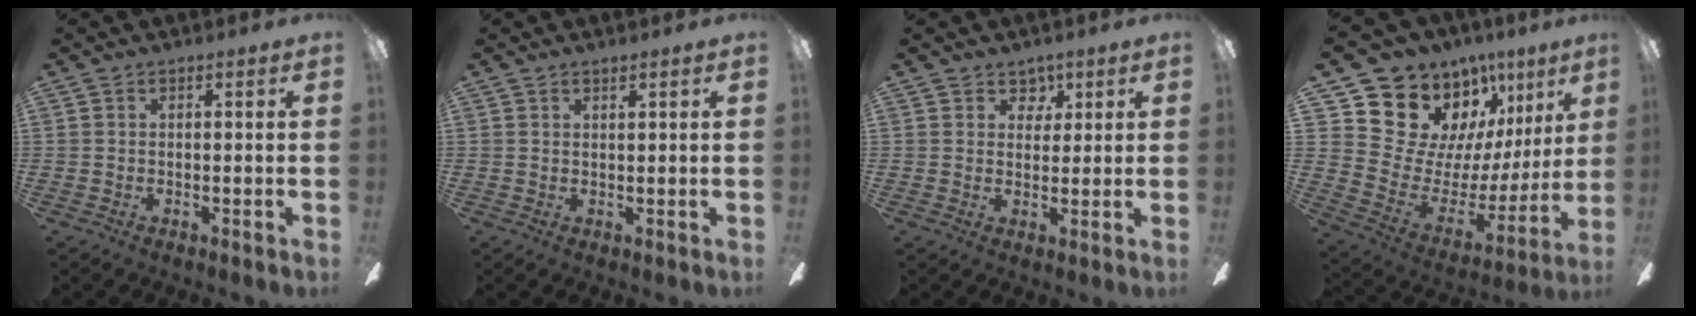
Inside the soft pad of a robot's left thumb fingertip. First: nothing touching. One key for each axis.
{"total": 1.1, "fx": 1.0, "fy": 0.1, "fz": 0.5, "tx": -0.011, "ty": -0.001, "tz": 0.017}
{"total": 4.2, "fx": 2.8, "fy": 2.9, "fz": 1.2, "tx": -0.001, "ty": -0.011, "tz": 0.047}
{"total": 18.1, "fx": 13.4, "fy": 11.0, "fz": 5.4, "tx": -0.091, "ty": -0.113, "tz": 0.271}